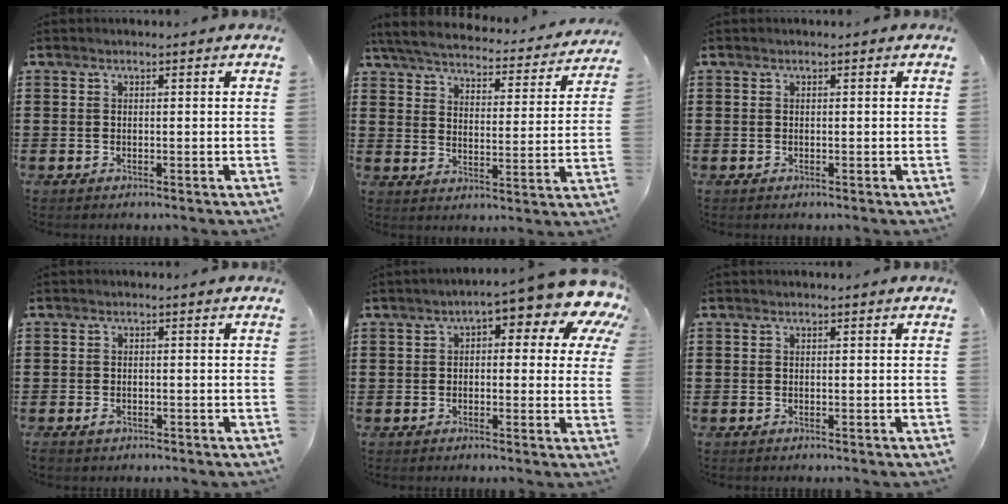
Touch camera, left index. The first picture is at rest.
{"total": 4.9, "force": [4.8, 0.2, 1.2], "torque": [-0.050, -0.034, 0.078]}
{"total": 0.0}
{"total": 1.0, "force": [-0.6, 0.5, 0.7], "torque": [-0.016, -0.002, -0.011]}
{"total": 7.8, "force": [5.0, 2.2, 5.6], "torque": [-0.083, -0.043, 0.074]}
{"total": 0.0}